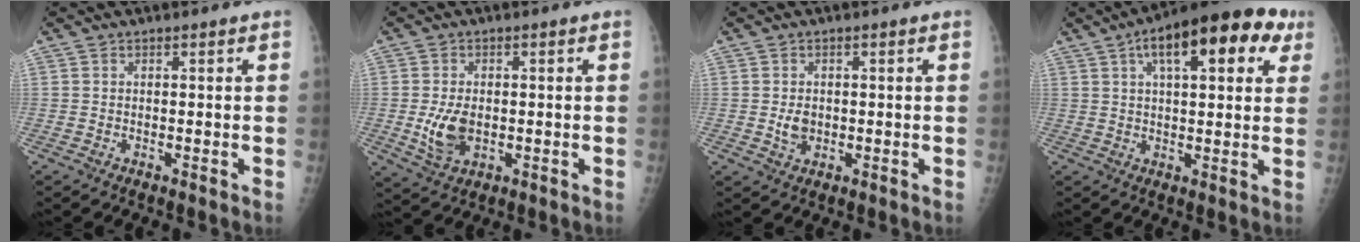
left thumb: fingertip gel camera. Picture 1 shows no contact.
{"total": 6.3, "force": [-0.9, 4.0, 4.7], "torque": [-0.086, -0.005, -0.008]}
{"total": 2.8, "force": [-0.3, 2.2, 1.7], "torque": [-0.022, 0.000, -0.001]}
{"total": 17.6, "force": [7.9, 7.0, 14.1], "torque": [-0.180, 0.011, 0.109]}